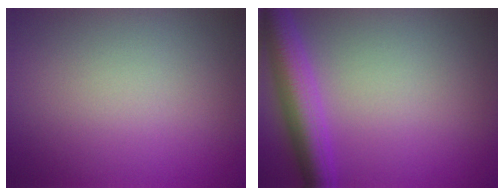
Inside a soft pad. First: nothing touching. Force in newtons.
{"total": 5.6, "press": 5.6, "slide": 0.3}